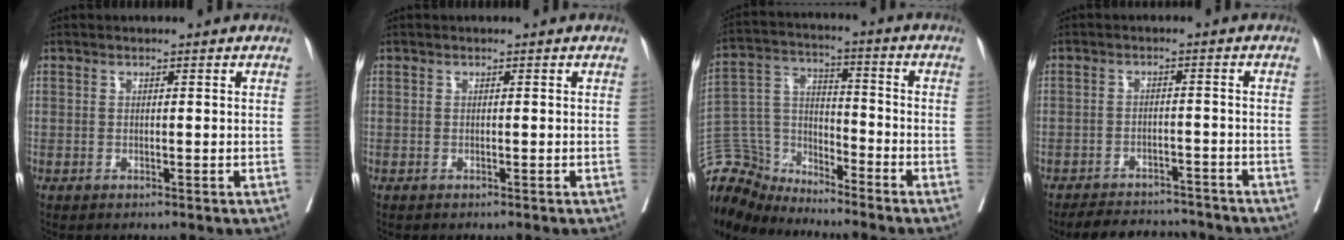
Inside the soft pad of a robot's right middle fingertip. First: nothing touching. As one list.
[{"total": 0.0}, {"total": 10.9, "force": [-10.6, 2.5, -0.1], "torque": [-0.008, 0.040, -0.209]}, {"total": 9.5, "force": [-8.9, 2.6, 2.0], "torque": [-0.025, 0.007, -0.120]}]